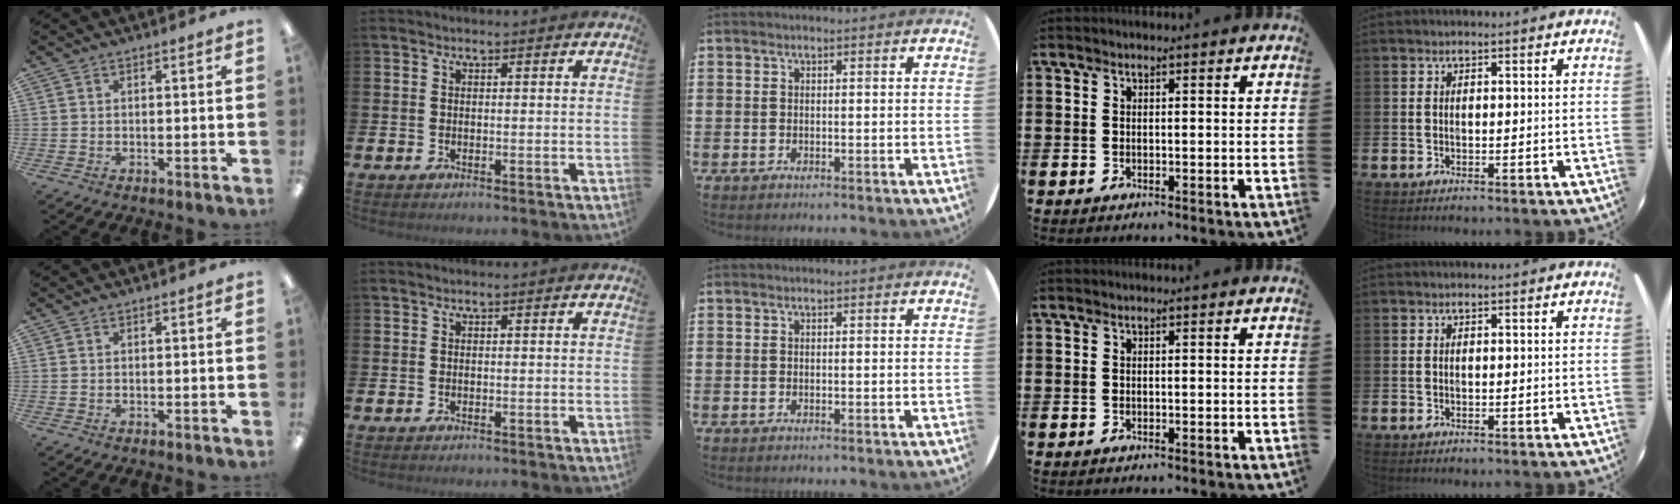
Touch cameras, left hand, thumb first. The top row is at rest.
{}